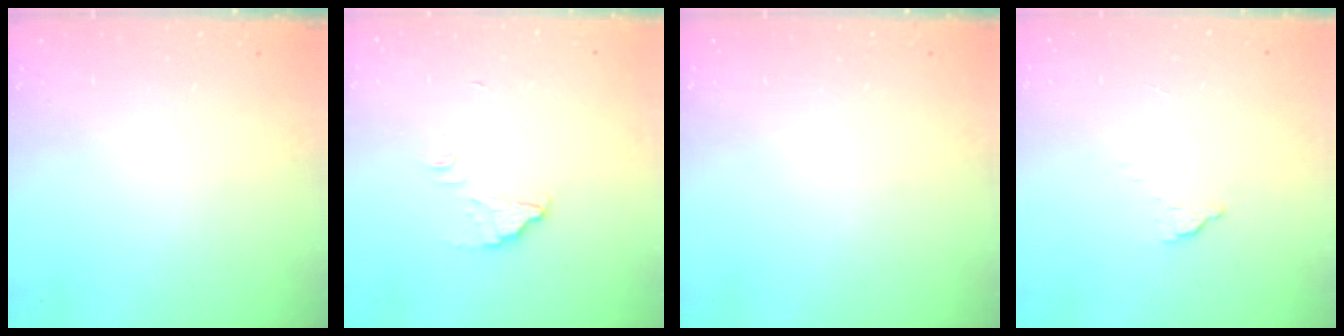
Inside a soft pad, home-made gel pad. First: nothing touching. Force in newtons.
{"total": 2.1, "press": 2.1, "slide": 0.1}
{"total": 0.0}
{"total": 2.6, "press": 2.6, "slide": 0.3}